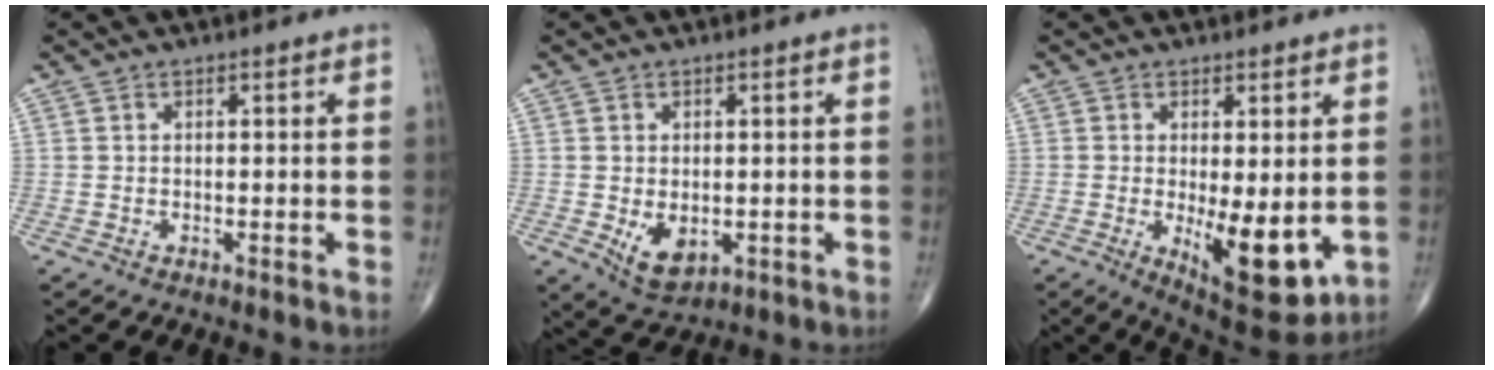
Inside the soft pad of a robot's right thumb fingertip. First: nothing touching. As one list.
[{"total": 5.9, "force": [-1.0, 3.7, 4.4], "torque": [-0.060, -0.013, -0.004]}, {"total": 11.6, "force": [-1.9, 4.6, 10.5], "torque": [-0.139, -0.028, -0.014]}]